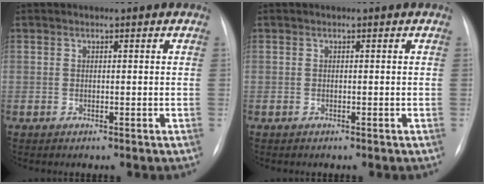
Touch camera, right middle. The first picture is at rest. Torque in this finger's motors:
{"motor_torque": [-0.14, -0.10, -0.02, 0.01]}